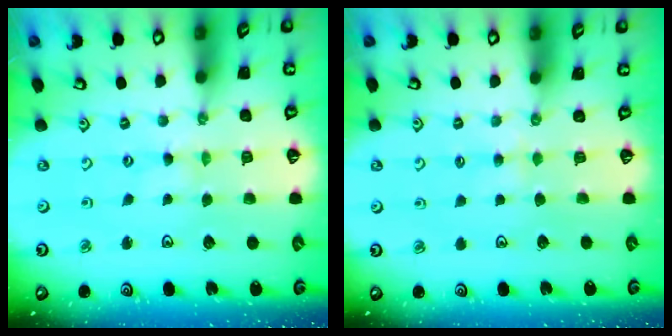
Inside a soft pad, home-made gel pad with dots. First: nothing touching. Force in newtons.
{"total": 3.0, "press": 3.0, "slide": 0.5}